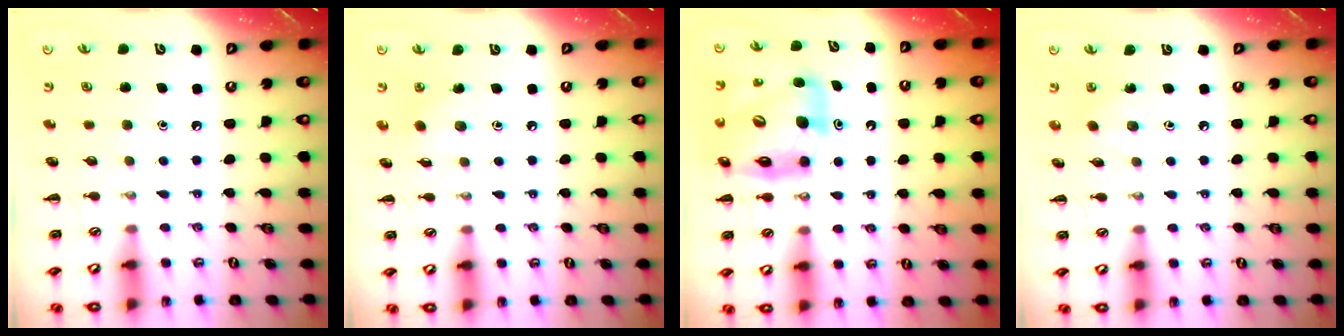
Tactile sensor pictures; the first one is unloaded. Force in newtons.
{"total": 2.6, "press": 2.5, "slide": 0.9}
{"total": 12.6, "press": 12.3, "slide": 3.0}
{"total": 2.9, "press": 2.7, "slide": 0.9}